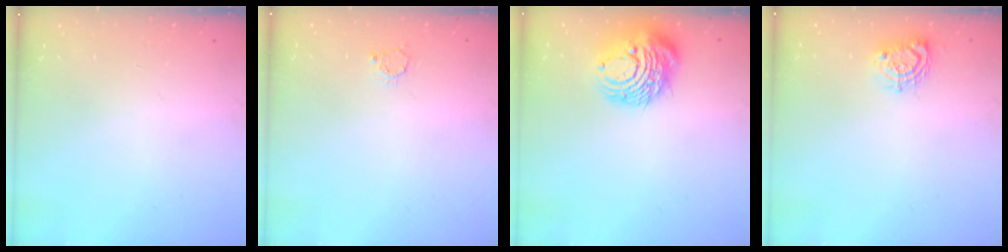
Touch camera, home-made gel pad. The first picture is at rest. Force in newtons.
{"total": 2.8, "press": 2.8, "slide": 0.3}
{"total": 13.0, "press": 12.9, "slide": 1.5}
{"total": 7.8, "press": 7.8, "slide": 0.2}